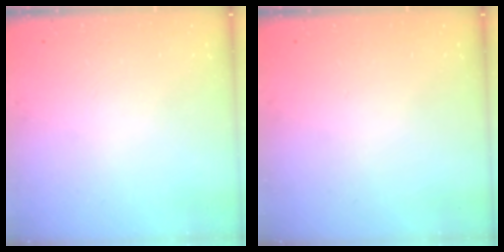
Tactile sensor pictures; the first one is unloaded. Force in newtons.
{"total": 0.0}